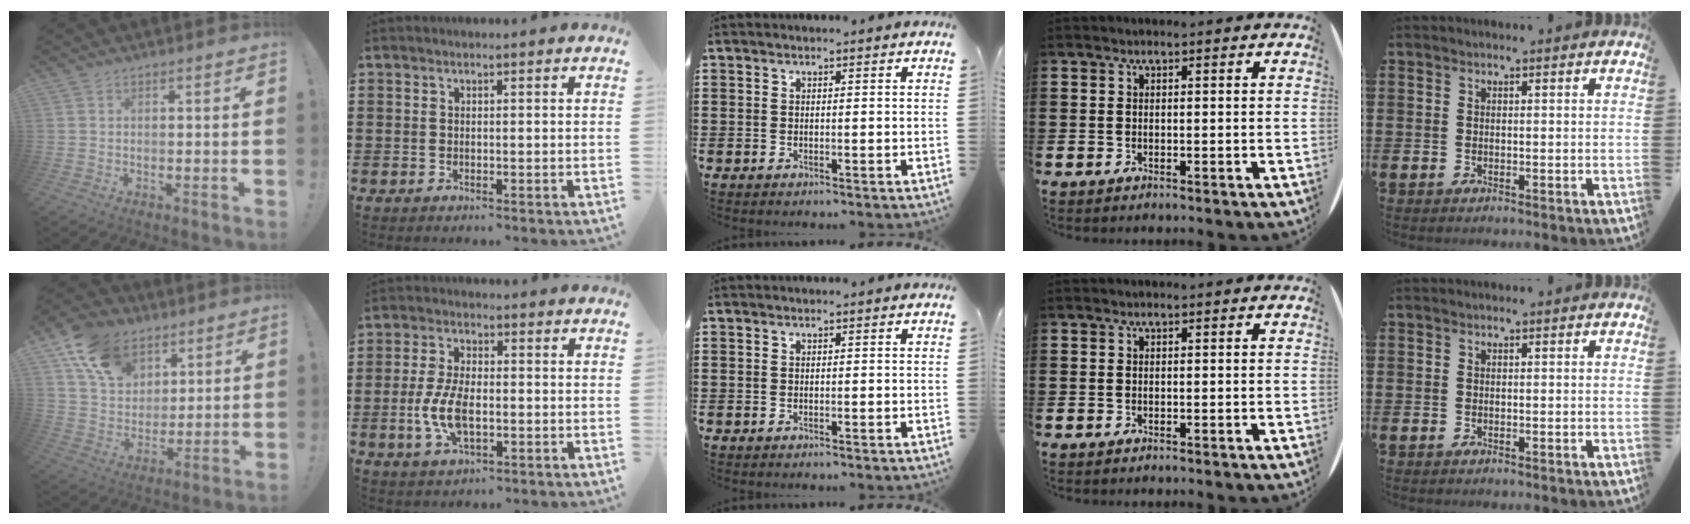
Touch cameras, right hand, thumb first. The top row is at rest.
{"thumb": {"total": 14.8, "force": [8.3, 10.5, 6.4], "torque": [-0.107, -0.041, 0.159]}, "index": {"total": 7.5, "force": [-1.4, 3.6, 6.4], "torque": [-0.152, -0.004, -0.032]}}